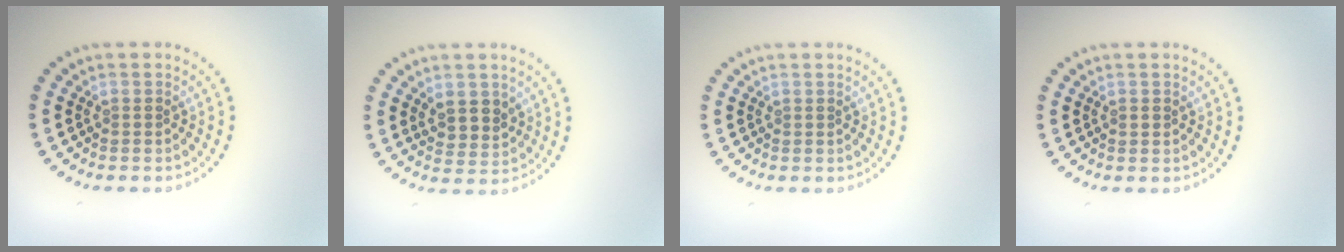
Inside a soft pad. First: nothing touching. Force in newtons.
{"total": 2.5, "press": 2.3, "slide": 0.9}
{"total": 0.0}
{"total": 0.7, "press": 0.7, "slide": 0.2}